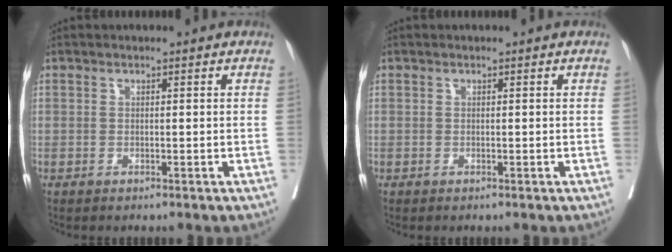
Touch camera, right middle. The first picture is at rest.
{"total": 0.0}